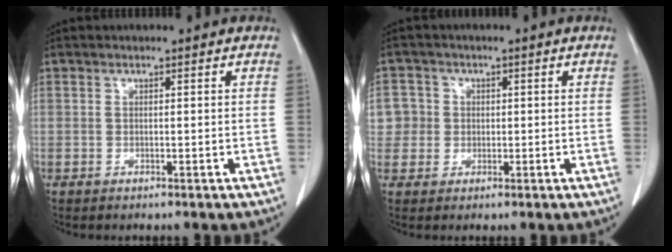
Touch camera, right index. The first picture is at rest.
{"total": 4.8, "force": [0.5, 4.7, 0.2], "torque": [0.005, 0.014, 0.010]}